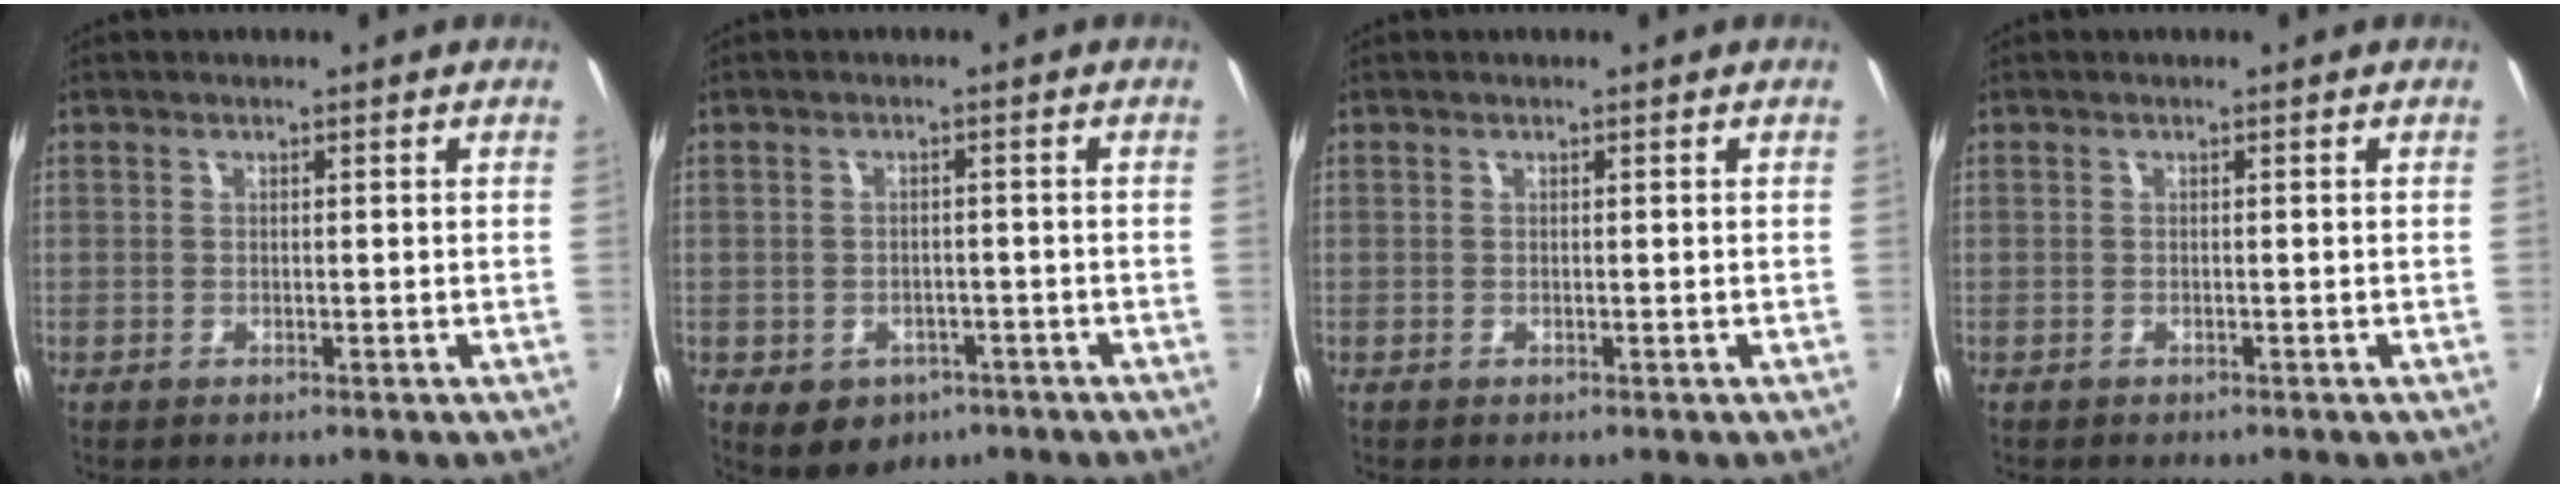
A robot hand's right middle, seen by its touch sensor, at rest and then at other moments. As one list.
[{"total": 6.9, "force": [-3.5, 5.2, 2.8], "torque": [-0.065, -0.012, -0.038]}, {"total": 0.0}, {"total": 0.5, "force": [-0.5, 0.2, 0.1], "torque": [-0.002, -0.003, -0.008]}]